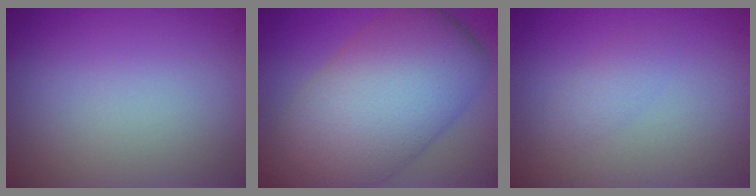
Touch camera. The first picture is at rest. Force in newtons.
{"total": 13.3, "press": 13.3, "slide": 0.7}
{"total": 1.3, "press": 1.3, "slide": 0.0}